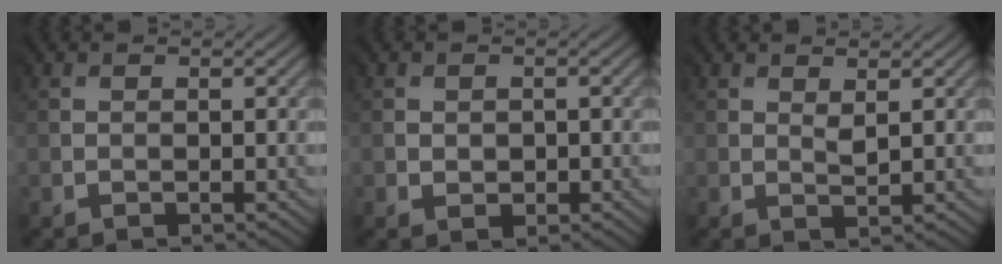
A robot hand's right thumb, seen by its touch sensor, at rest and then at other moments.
{"total": 1.4, "force": [-0.1, 1.3, 0.3], "torque": [0.000, -0.005, 0.003]}
{"total": 1.5, "force": [1.3, 0.5, 0.5], "torque": [-0.016, -0.001, 0.023]}